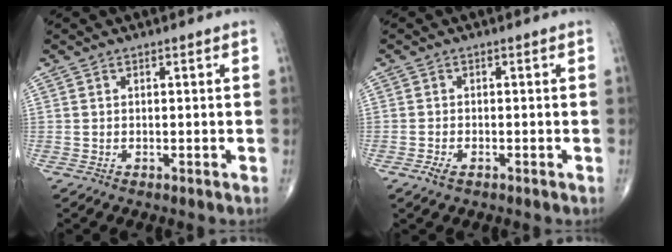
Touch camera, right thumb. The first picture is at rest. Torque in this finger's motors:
{"motor_torque": [0.23, -0.20, 0.14, 0.11, 0.01]}